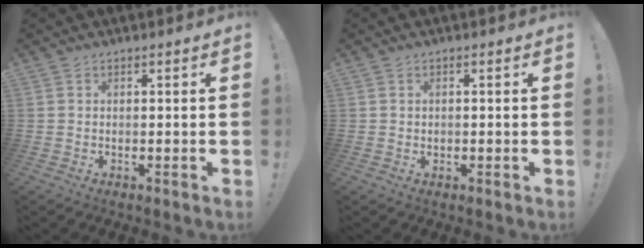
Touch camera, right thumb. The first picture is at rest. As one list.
[{"total": 0.7, "force": [0.2, 0.7, -0.1], "torque": [0.001, 0.005, 0.002]}]